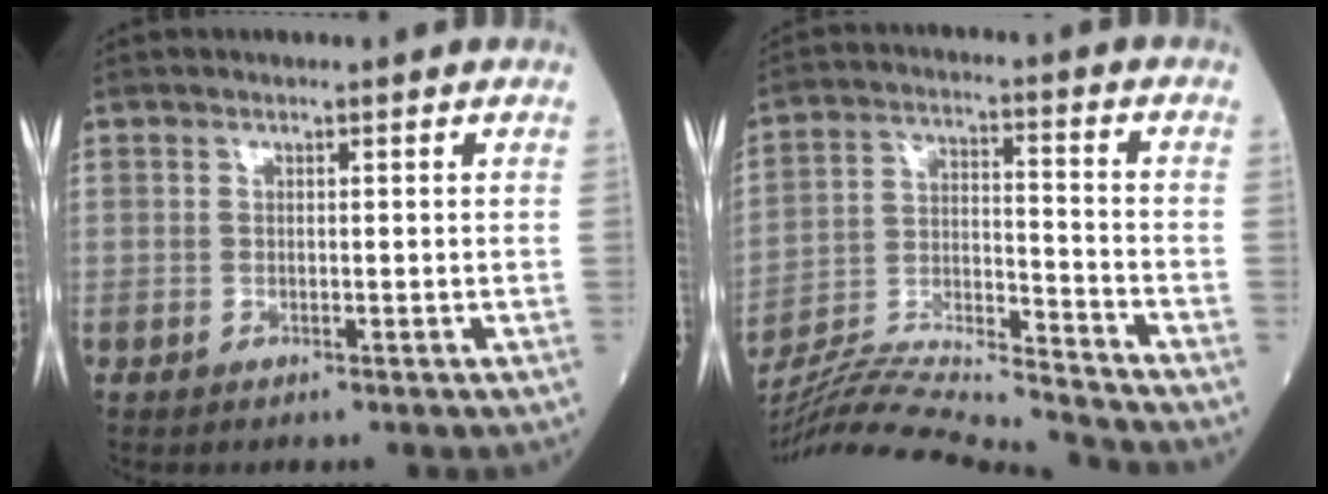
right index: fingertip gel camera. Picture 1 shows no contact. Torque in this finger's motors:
{"motor_torque": [-0.39, -0.45, 0.16, 0.06]}